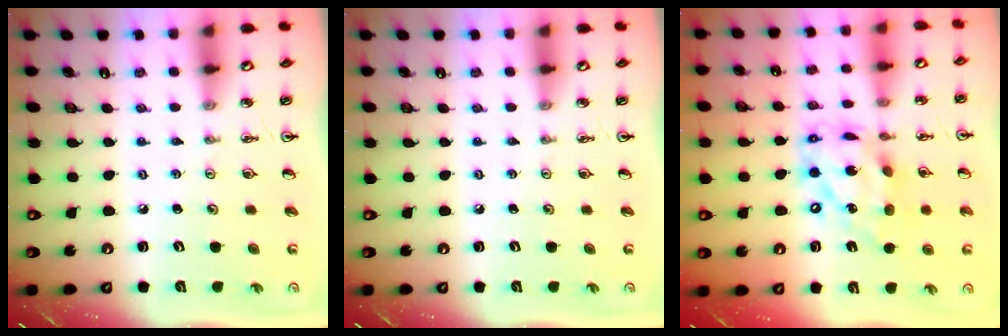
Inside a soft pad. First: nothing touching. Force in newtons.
{"total": 0.0}
{"total": 15.7, "press": 15.7, "slide": 1.0}